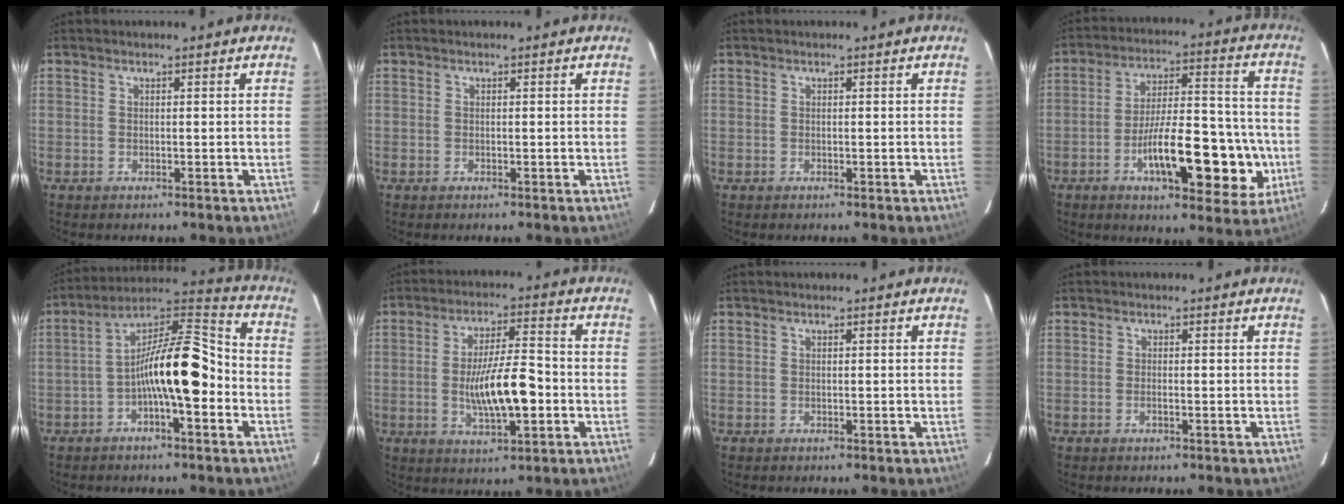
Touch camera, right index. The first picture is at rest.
{"total": 0.0}
{"total": 0.0}
{"total": 19.1, "force": [-6.1, 6.1, 17.0], "torque": [-0.239, 0.028, -0.082]}
{"total": 14.3, "force": [-3.2, 3.5, 13.4], "torque": [-0.238, 0.040, -0.051]}
{"total": 11.5, "force": [-2.0, 2.8, 10.9], "torque": [-0.203, 0.005, -0.029]}
{"total": 0.0}
{"total": 1.1, "force": [-0.4, 0.4, 1.0], "torque": [-0.023, 0.000, -0.007]}